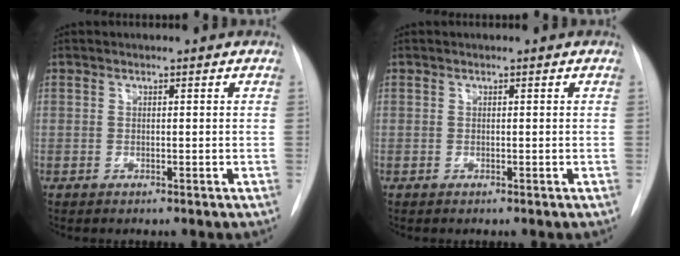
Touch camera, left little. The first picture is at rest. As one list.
[{"total": 0.0}]